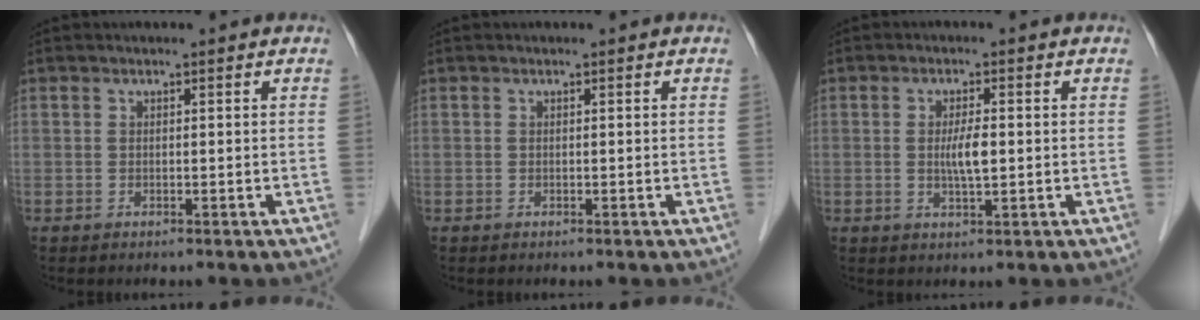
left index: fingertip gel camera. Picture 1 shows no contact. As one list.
[{"total": 0.0}, {"total": 3.5, "force": [0.0, 0.6, 3.4], "torque": [-0.065, -0.003, 0.001]}]